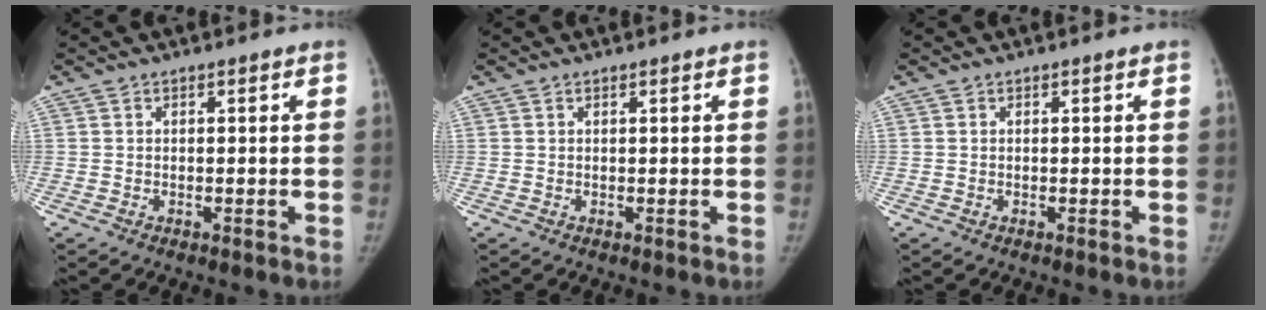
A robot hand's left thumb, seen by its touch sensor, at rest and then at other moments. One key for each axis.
{"total": 0.0}
{"total": 0.0}